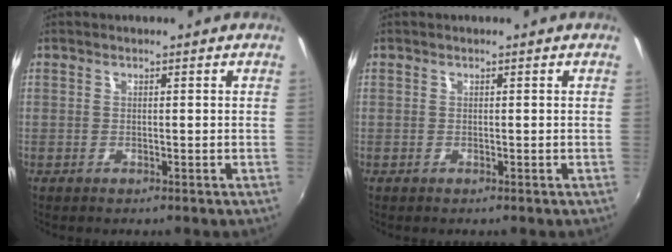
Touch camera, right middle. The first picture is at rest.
{"total": 0.0}